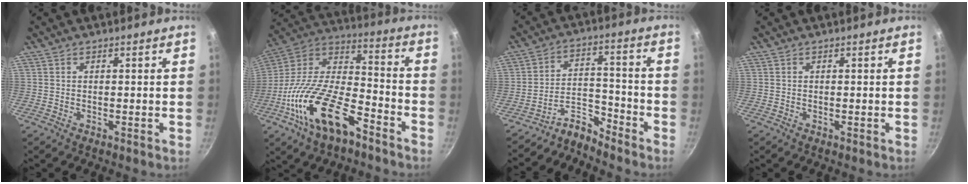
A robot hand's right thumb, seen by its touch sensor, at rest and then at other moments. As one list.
[{"total": 22.5, "force": [-11.2, 10.3, 16.6], "torque": [-0.282, 0.066, -0.223]}, {"total": 6.4, "force": [-6.2, 1.4, 0.7], "torque": [-0.006, 0.069, -0.131]}, {"total": 0.0}]